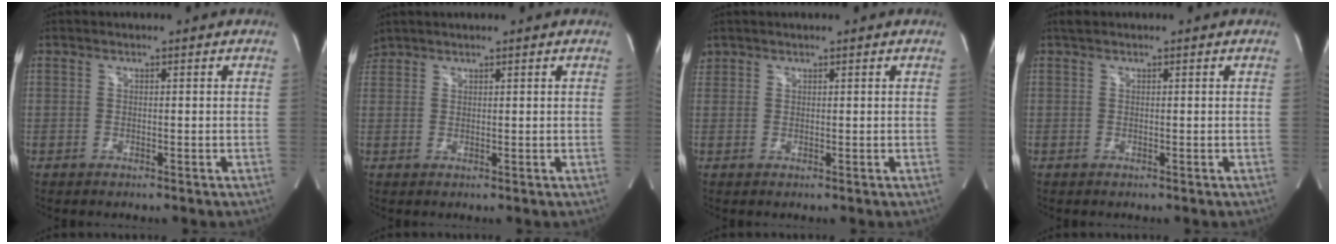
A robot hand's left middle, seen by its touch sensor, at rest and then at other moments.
{"total": 2.1, "force": [2.0, 0.5, 0.0], "torque": [-0.007, 0.019, 0.043]}
{"total": 1.4, "force": [1.1, 0.8, 0.0], "torque": [0.001, 0.014, 0.020]}
{"total": 0.8, "force": [0.7, 0.4, 0.3], "torque": [-0.009, 0.011, 0.013]}